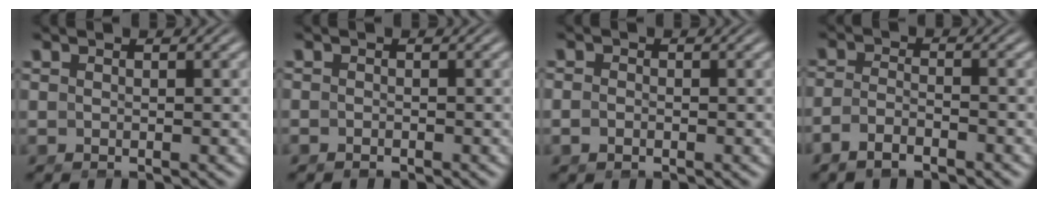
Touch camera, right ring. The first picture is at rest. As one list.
[{"total": 0.8, "force": [-0.8, 0.1, -0.1], "torque": [-0.005, -0.010, -0.009]}, {"total": 1.0, "force": [-0.7, 0.6, 0.5], "torque": [-0.017, -0.009, -0.010]}, {"total": 2.7, "force": [-2.1, 0.9, 1.4], "torque": [-0.035, -0.011, -0.034]}]